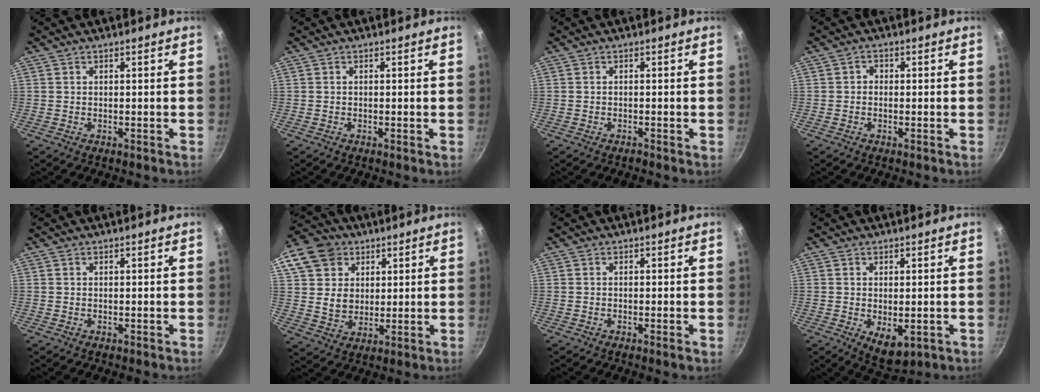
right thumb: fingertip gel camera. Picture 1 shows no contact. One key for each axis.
{"total": 0.0}
{"total": 0.5, "fx": -0.5, "fy": 0.1, "fz": 0.3, "tx": -0.009, "ty": 0.005, "tz": -0.010}
{"total": 1.3, "fx": -0.3, "fy": 1.2, "fz": 0.6, "tx": -0.008, "ty": 0.006, "tz": -0.008}
{"total": 0.0}
{"total": 17.0, "fx": 7.0, "fy": 13.6, "fz": 7.3, "tx": -0.146, "ty": 0.012, "tz": 0.132}
{"total": 1.0, "fx": -0.5, "fy": 0.0, "fz": 0.9, "tx": -0.020, "ty": 0.001, "tz": -0.010}
{"total": 6.0, "fx": -1.1, "fy": 3.2, "fz": 4.9, "tx": -0.065, "ty": -0.013, "tz": -0.005}